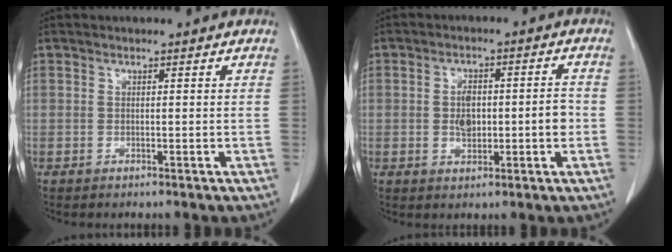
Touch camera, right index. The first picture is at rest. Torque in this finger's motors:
{"motor_torque": [1.01, -0.34, 0.49, 0.10]}